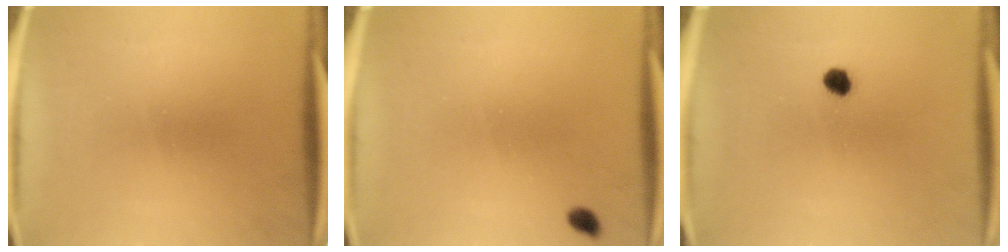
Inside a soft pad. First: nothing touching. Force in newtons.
{"total": 1.3}
{"total": 2.2}